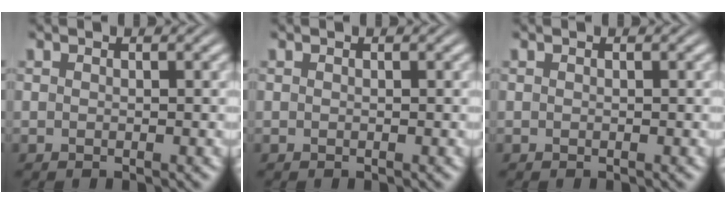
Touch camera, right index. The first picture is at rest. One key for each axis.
{"total": 0.0}
{"total": 0.0}